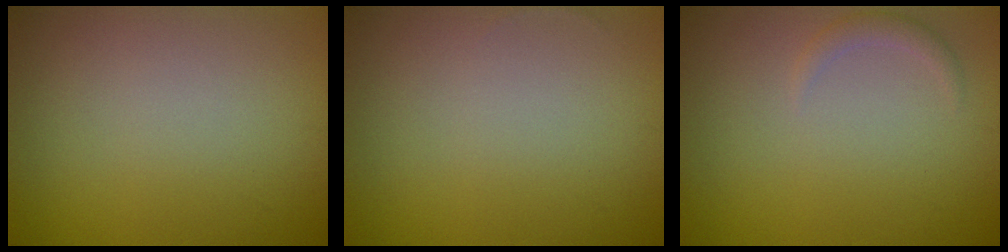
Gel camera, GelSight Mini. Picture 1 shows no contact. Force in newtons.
{"total": 0.0}
{"total": 1.1, "press": 1.1, "slide": 0.1}